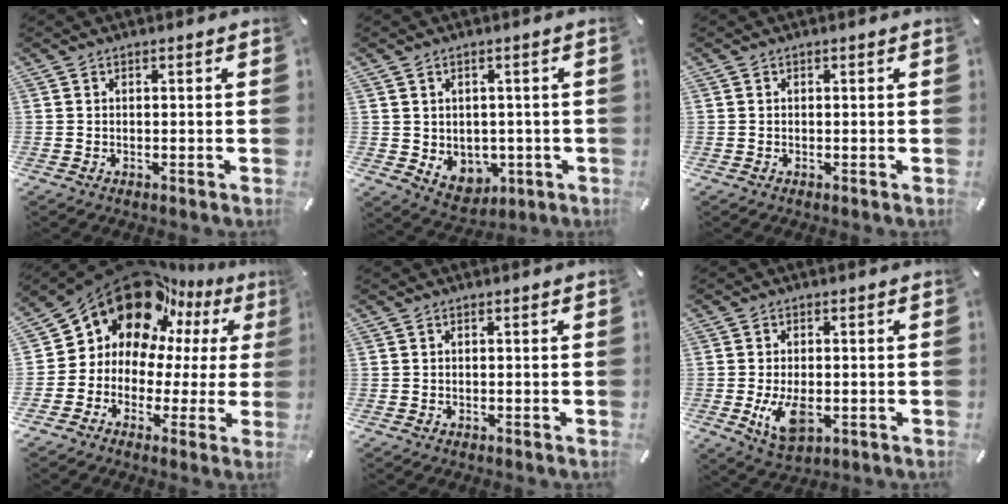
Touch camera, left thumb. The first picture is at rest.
{"total": 5.7, "force": [0.9, 5.3, 1.7], "torque": [-0.025, -0.012, 0.020]}
{"total": 0.0}
{"total": 16.6, "force": [10.3, 11.3, 6.3], "torque": [-0.137, -0.088, 0.184]}
{"total": 0.0}
{"total": 7.6, "force": [-1.2, 4.4, 6.1], "torque": [-0.134, -0.008, -0.023]}